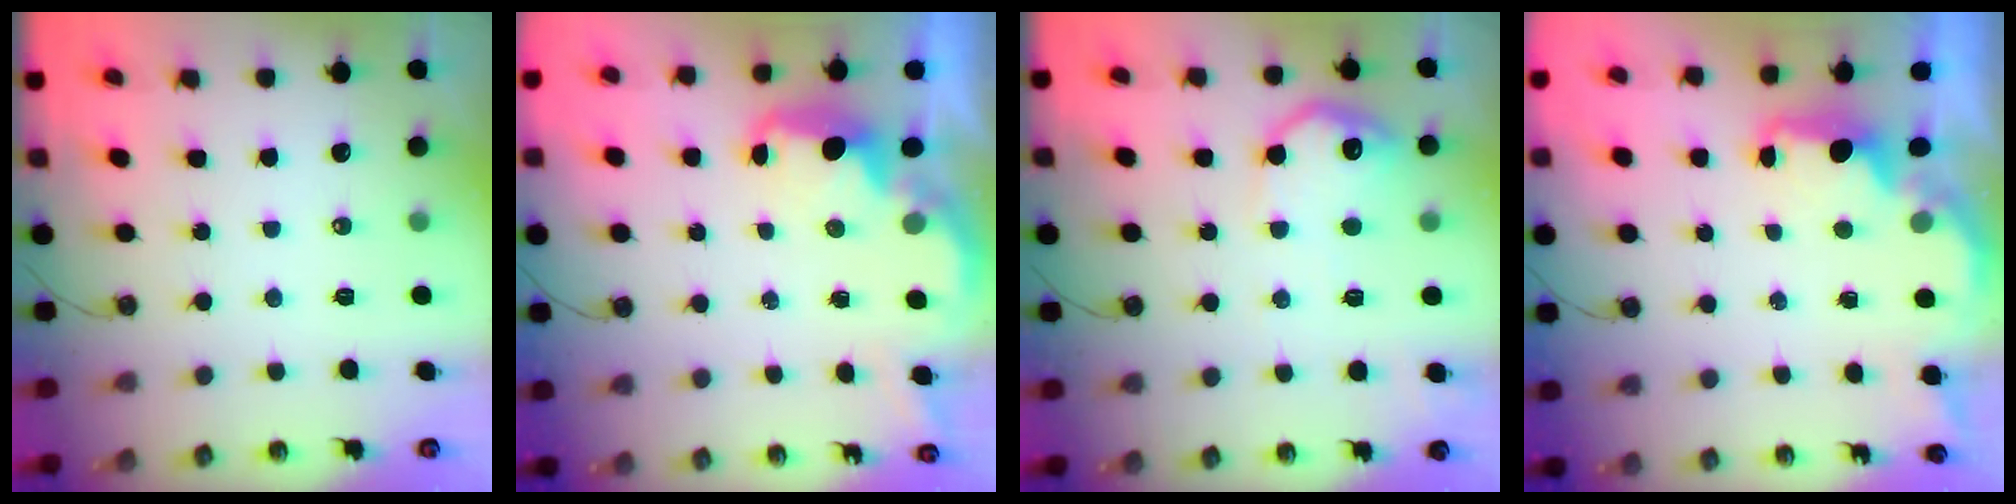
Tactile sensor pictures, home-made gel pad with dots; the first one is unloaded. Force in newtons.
{"total": 2.9, "press": 2.9, "slide": 0.5}
{"total": 11.8, "press": 11.7, "slide": 0.5}
{"total": 1.6, "press": 1.5, "slide": 0.6}